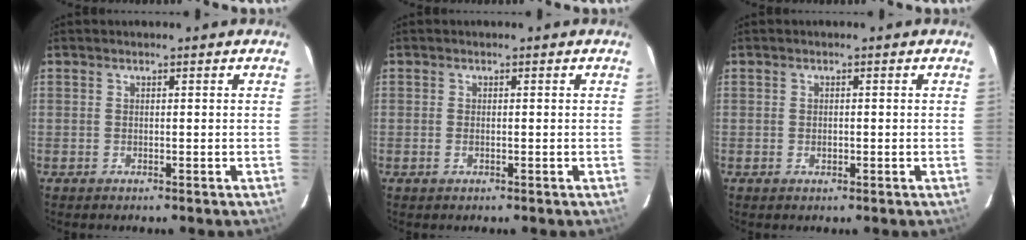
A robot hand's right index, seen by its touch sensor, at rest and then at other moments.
{"total": 0.9, "force": [-0.3, 0.6, 0.7], "torque": [-0.015, 0.000, -0.005]}
{"total": 0.9, "force": [-0.2, 0.8, 0.5], "torque": [-0.006, 0.002, -0.002]}